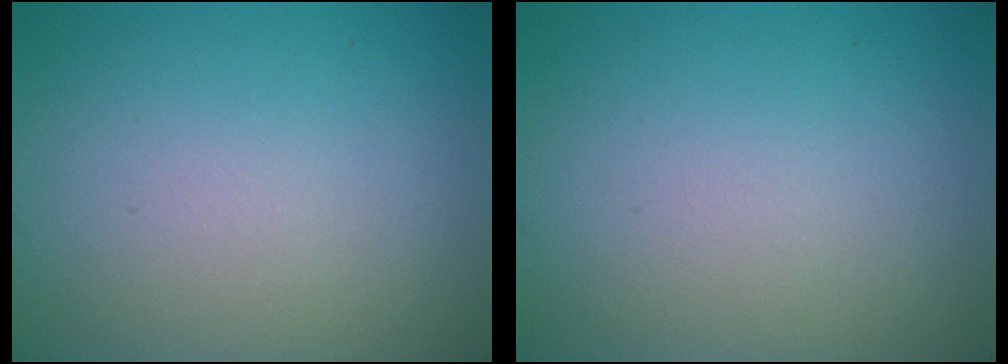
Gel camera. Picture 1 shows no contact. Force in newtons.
{"total": 0.0}